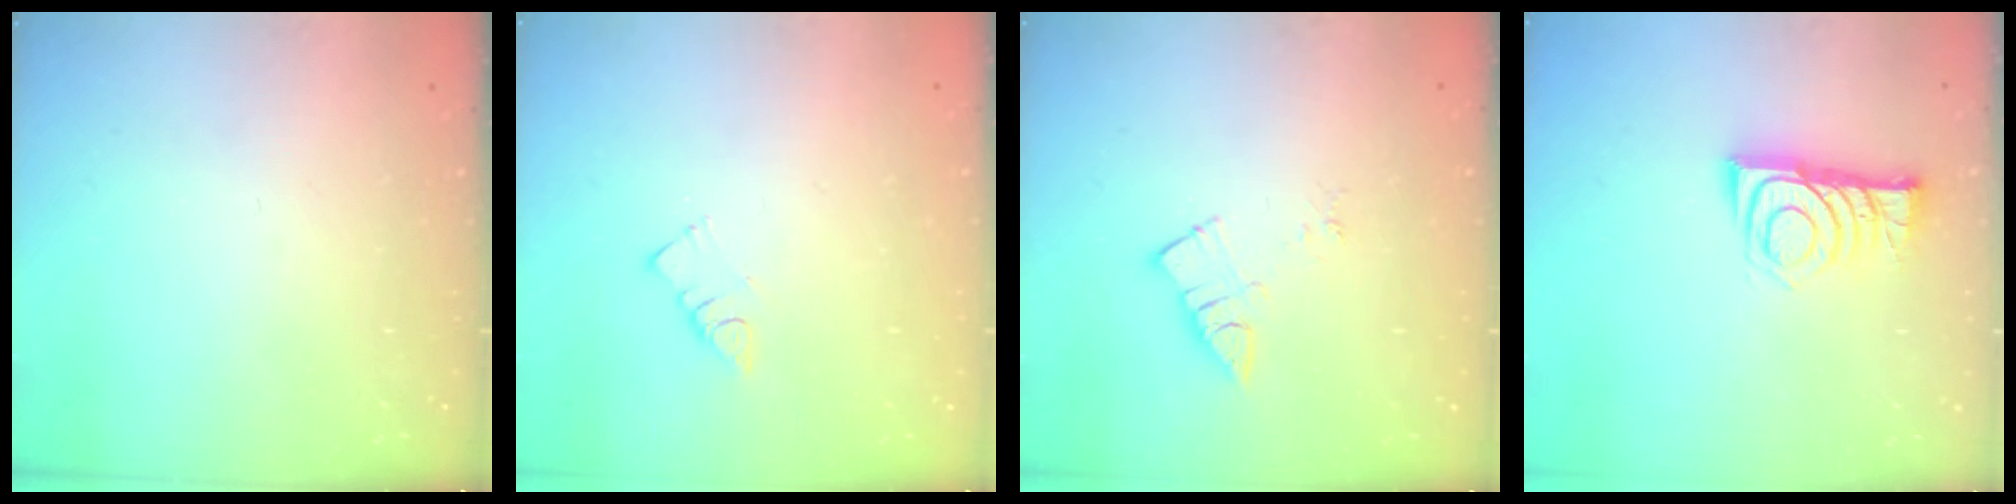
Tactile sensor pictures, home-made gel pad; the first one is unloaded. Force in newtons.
{"total": 3.2, "press": 3.1, "slide": 0.5}
{"total": 5.0, "press": 5.0, "slide": 0.4}
{"total": 8.2, "press": 8.2, "slide": 0.9}